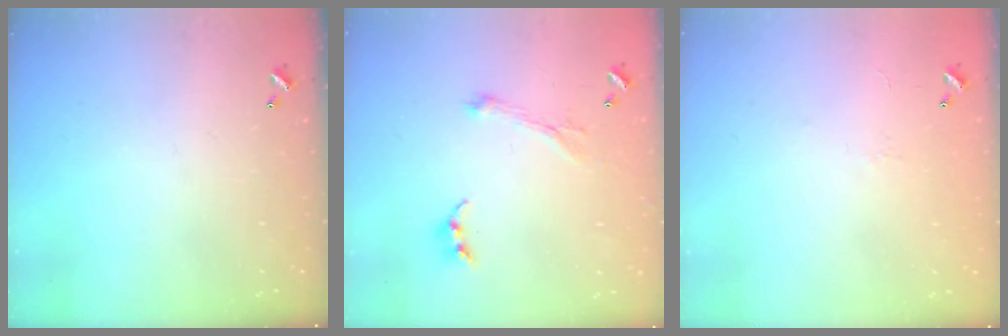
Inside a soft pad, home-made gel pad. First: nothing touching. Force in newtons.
{"total": 0.9, "press": 0.4, "slide": 0.8}
{"total": 9.1, "press": 9.1, "slide": 0.5}